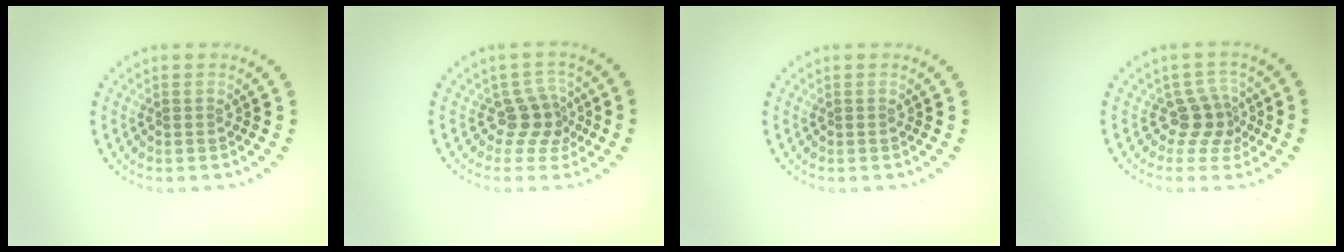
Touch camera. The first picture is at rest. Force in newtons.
{"total": 2.6, "press": 1.8, "slide": 1.8}
{"total": 0.0}
{"total": 2.7, "press": 1.9, "slide": 1.9}